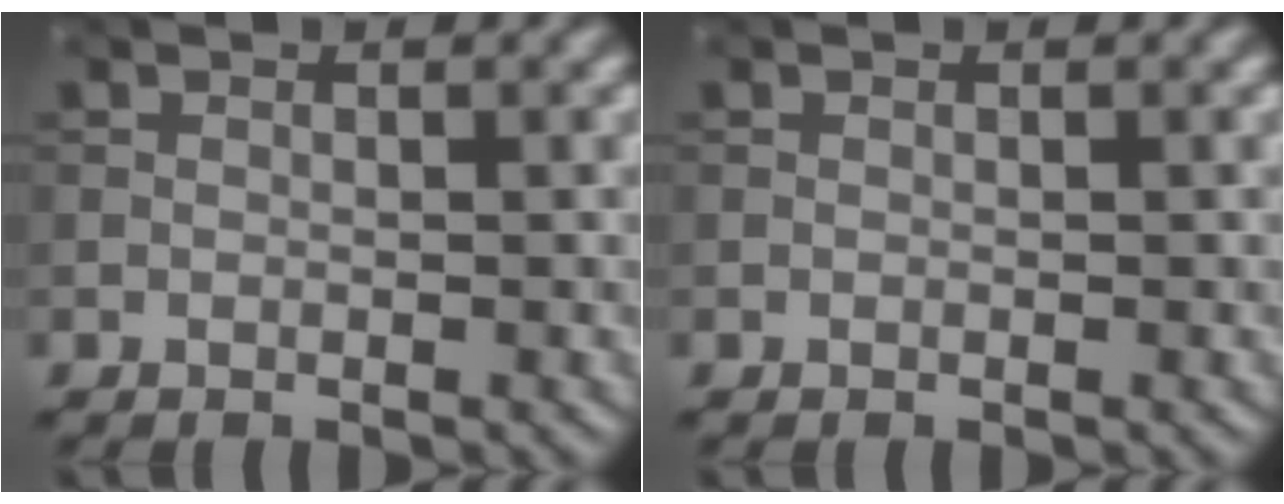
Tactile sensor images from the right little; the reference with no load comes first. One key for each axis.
{"total": 0.0}